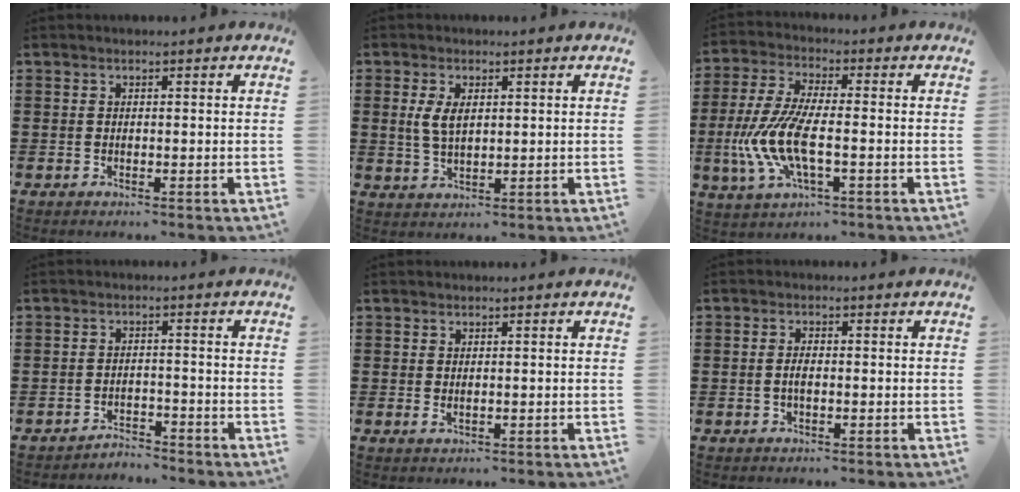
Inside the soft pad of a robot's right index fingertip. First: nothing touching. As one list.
[{"total": 4.1, "force": [0.9, 2.0, 3.5], "torque": [-0.081, 0.004, 0.013]}, {"total": 9.8, "force": [-2.6, 3.7, 8.6], "torque": [-0.209, -0.016, -0.056]}, {"total": 2.7, "force": [-2.7, 0.2, -0.2], "torque": [-0.005, 0.002, -0.059]}, {"total": 0.6, "force": [0.2, 0.0, 0.5], "torque": [-0.011, -0.001, 0.004]}, {"total": 1.9, "force": [-0.2, 0.8, 1.7], "torque": [-0.033, 0.003, -0.005]}]